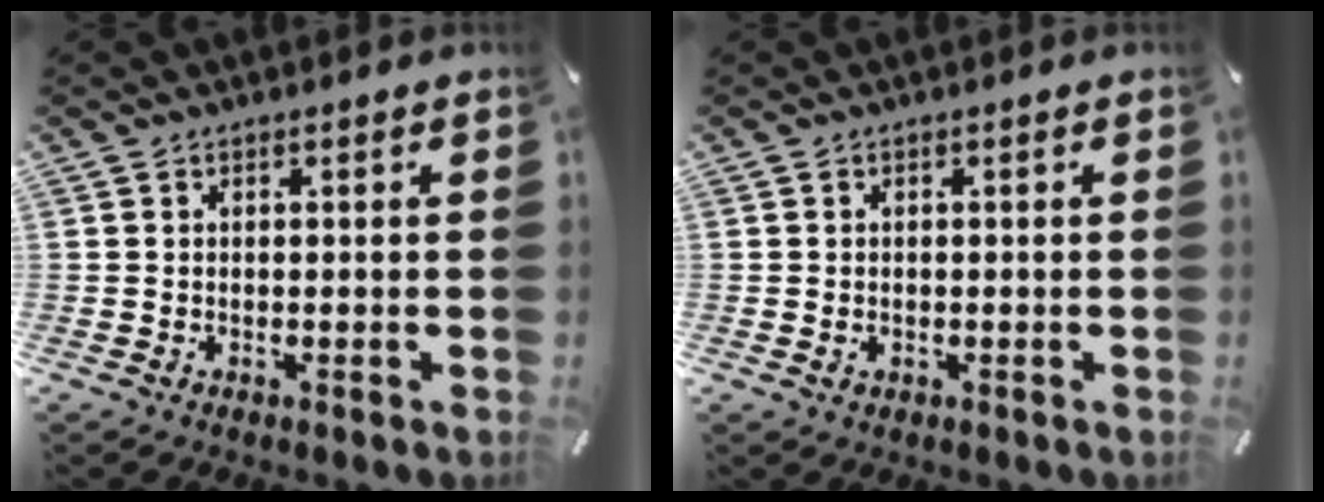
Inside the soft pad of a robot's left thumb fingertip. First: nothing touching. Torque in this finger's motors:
{"motor_torque": [-0.09, -0.03, -0.25, -0.12, -0.01]}